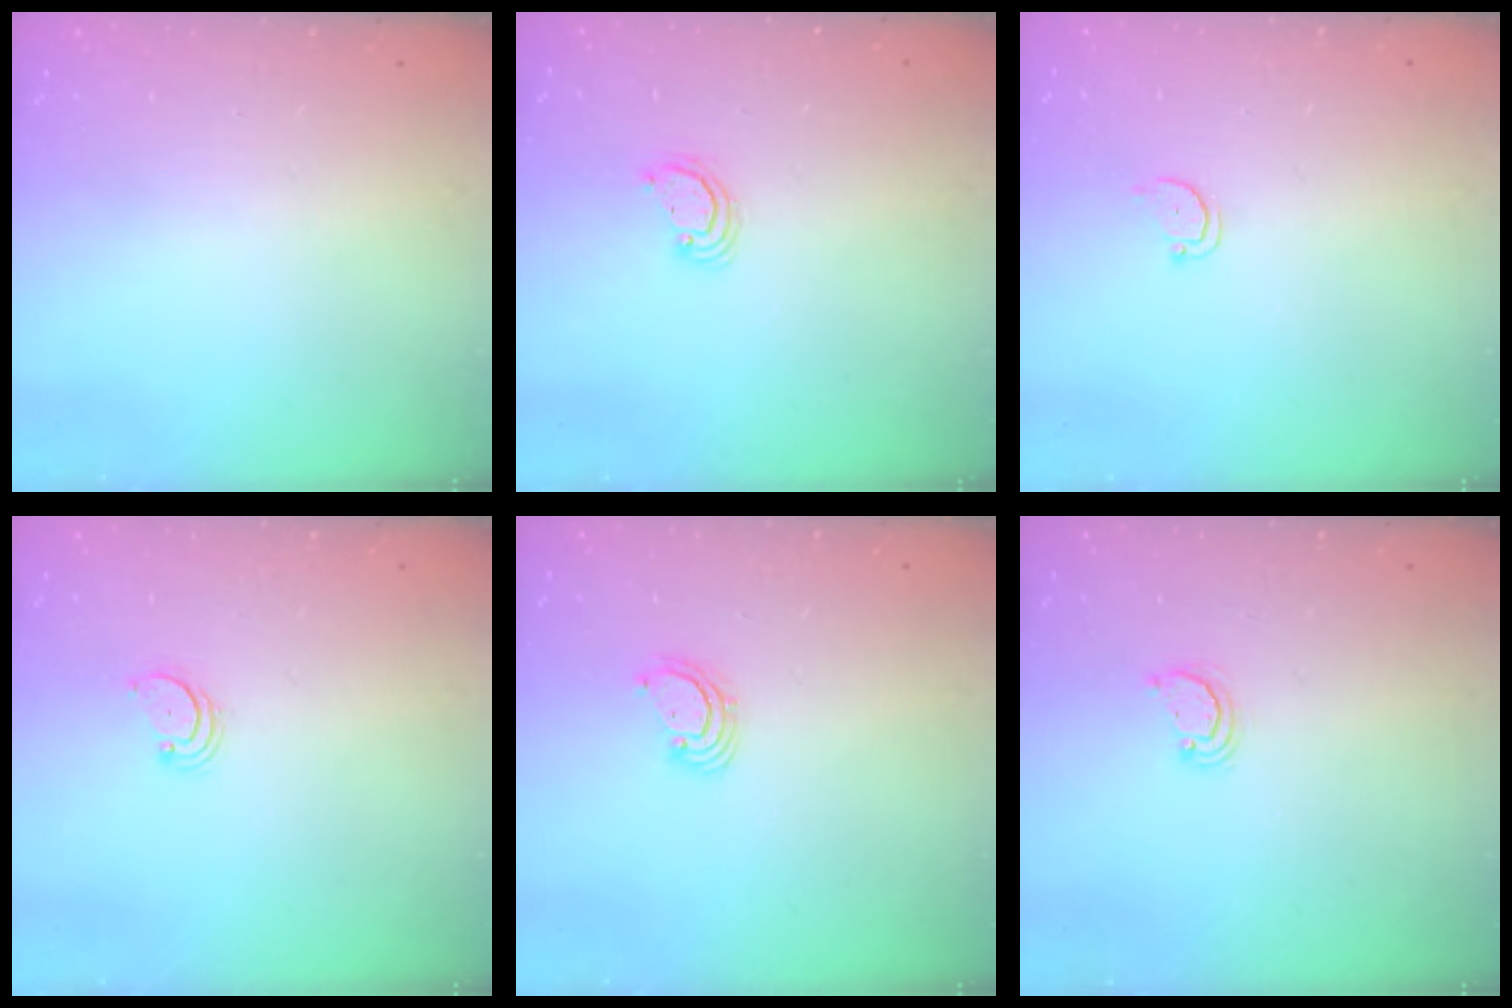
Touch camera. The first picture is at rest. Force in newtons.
{"total": 2.5, "press": 2.5, "slide": 0.2}
{"total": 2.0, "press": 2.0, "slide": 0.2}
{"total": 2.2, "press": 2.2, "slide": 0.2}
{"total": 3.4, "press": 3.4, "slide": 0.3}
{"total": 2.5, "press": 2.5, "slide": 0.3}